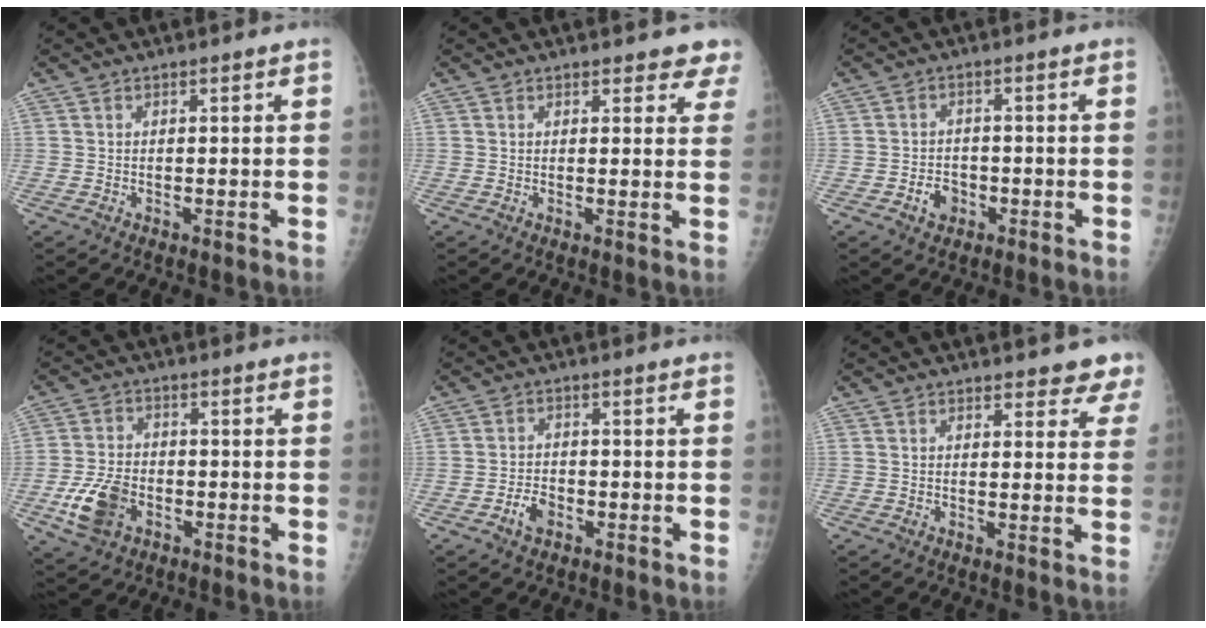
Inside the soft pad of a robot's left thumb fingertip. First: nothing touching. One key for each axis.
{"total": 4.7, "fx": 4.1, "fy": 1.9, "fz": 1.3, "tx": 0.021, "ty": -0.019, "tz": 0.030}
{"total": 3.7, "fx": -1.8, "fy": 2.9, "fz": 1.4, "tx": -0.006, "ty": 0.015, "tz": -0.029}
{"total": 8.7, "fx": -3.5, "fy": 5.9, "fz": 5.4, "tx": -0.104, "ty": 0.013, "tz": -0.063}
{"total": 3.8, "fx": -2.2, "fy": 2.5, "fz": 1.9, "tx": -0.023, "ty": 0.017, "tz": -0.038}
{"total": 5.2, "fx": 4.7, "fy": 2.0, "fz": 1.1, "tx": 0.024, "ty": -0.024, "tz": 0.035}